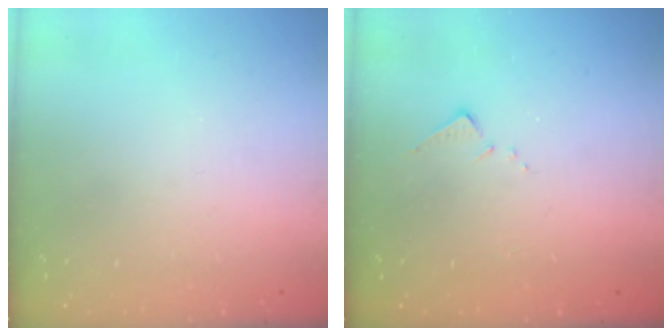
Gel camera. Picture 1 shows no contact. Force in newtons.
{"total": 6.8, "press": 6.8, "slide": 0.5}